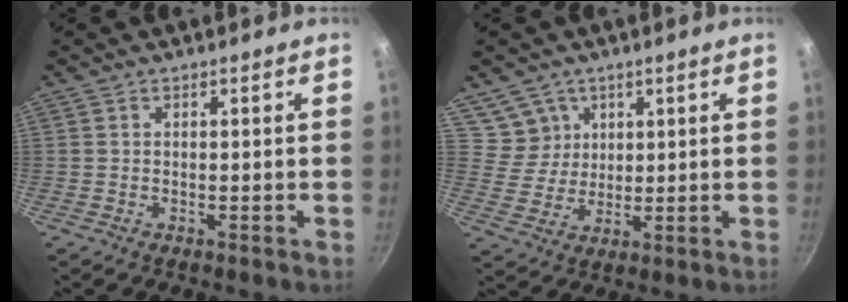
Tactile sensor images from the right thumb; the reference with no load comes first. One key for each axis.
{"total": 6.0, "fx": 3.0, "fy": 5.0, "fz": 1.3, "tx": -0.004, "ty": -0.014, "tz": 0.061}